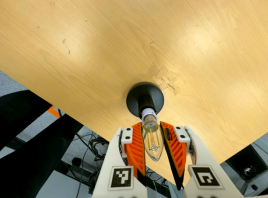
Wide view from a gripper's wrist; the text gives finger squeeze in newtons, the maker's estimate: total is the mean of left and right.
{"total": 11.6, "left": 10.9, "right": 12.3}